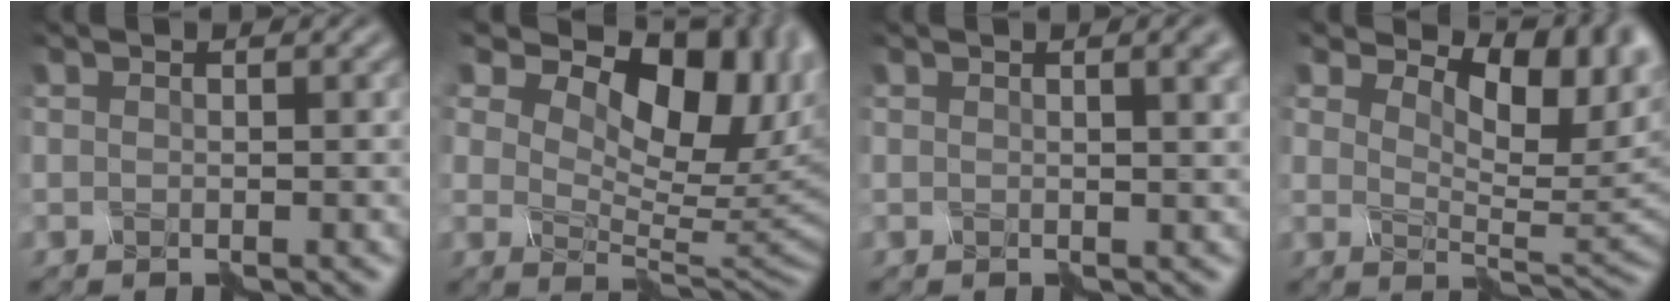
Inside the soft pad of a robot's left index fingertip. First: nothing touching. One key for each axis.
{"total": 13.2, "fx": 7.1, "fy": 7.1, "fz": 8.6, "tx": -0.135, "ty": 0.024, "tz": 0.087}
{"total": 3.5, "fx": 1.3, "fy": 1.2, "fz": 3.1, "tx": -0.016, "ty": 0.005, "tz": 0.011}
{"total": 8.9, "fx": 3.5, "fy": 4.6, "fz": 6.7, "tx": -0.102, "ty": 0.006, "tz": 0.054}